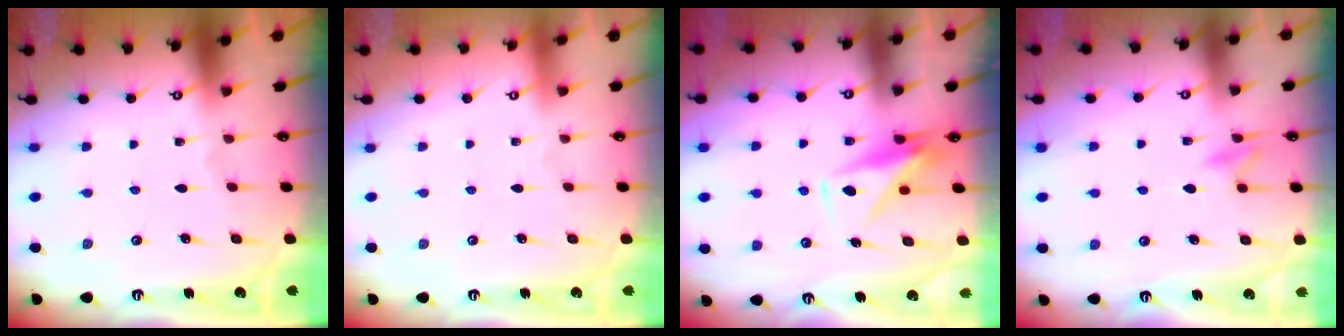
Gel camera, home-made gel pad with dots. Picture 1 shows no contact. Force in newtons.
{"total": 3.8, "press": 3.8, "slide": 0.1}
{"total": 8.0, "press": 8.0, "slide": 0.4}
{"total": 9.0, "press": 8.9, "slide": 1.0}